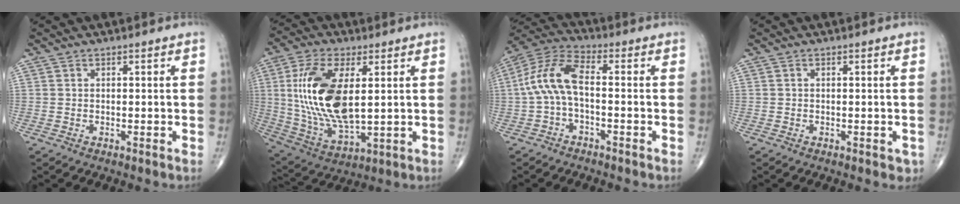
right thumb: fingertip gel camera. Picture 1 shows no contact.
{"total": 18.6, "force": [2.9, 8.6, 16.2], "torque": [-0.329, -0.018, 0.065]}
{"total": 9.6, "force": [-0.9, 4.1, 8.7], "torque": [-0.191, 0.038, -0.027]}
{"total": 1.6, "force": [-0.5, 1.0, 1.2], "torque": [-0.003, 0.001, -0.006]}